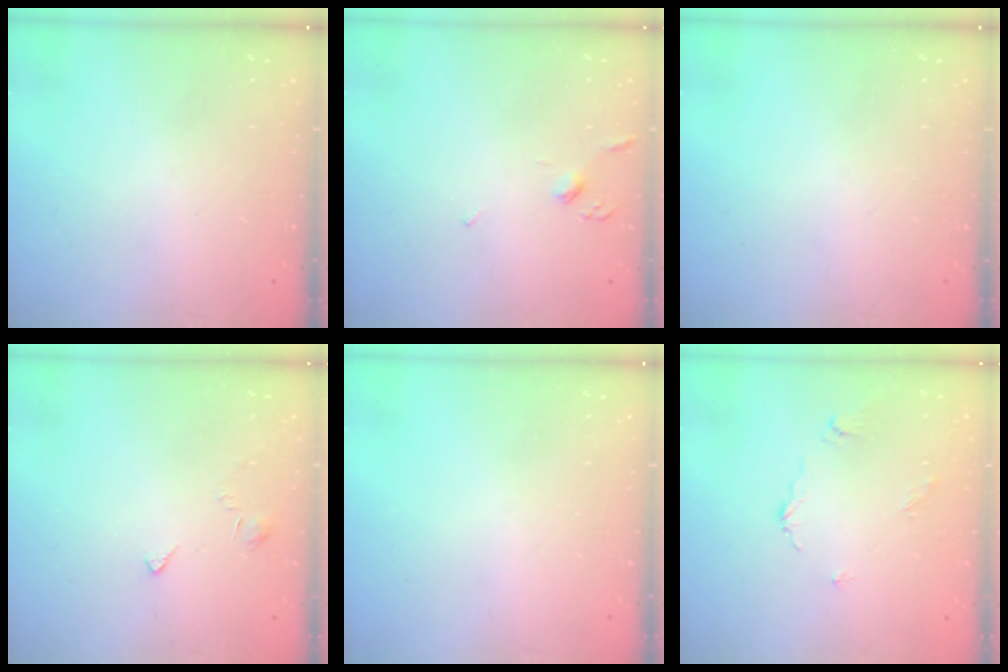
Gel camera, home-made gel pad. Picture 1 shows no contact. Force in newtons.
{"total": 2.9, "press": 2.8, "slide": 0.7}
{"total": 0.0}
{"total": 2.7, "press": 2.6, "slide": 0.5}
{"total": 0.0}
{"total": 2.2, "press": 2.2, "slide": 0.4}